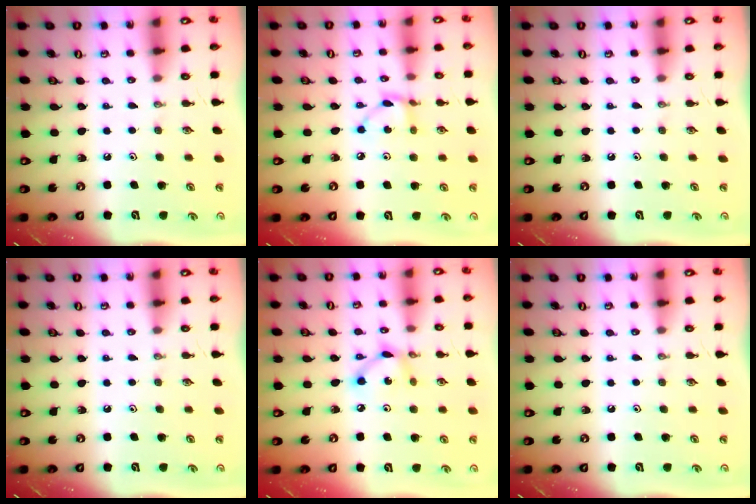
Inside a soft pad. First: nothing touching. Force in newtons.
{"total": 4.7, "press": 4.7, "slide": 0.3}
{"total": 0.0}
{"total": 0.0}
{"total": 7.0, "press": 7.0, "slide": 0.3}
{"total": 0.0}